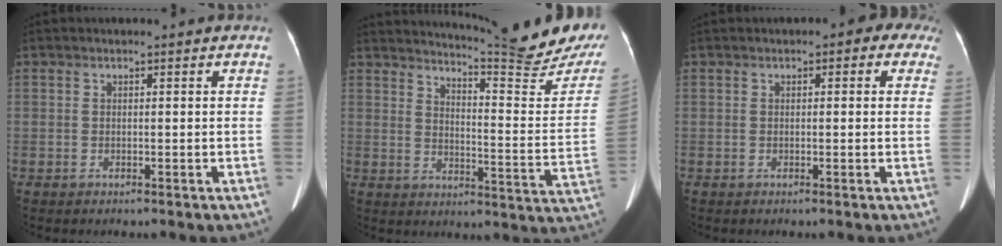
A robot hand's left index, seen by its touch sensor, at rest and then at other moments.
{"total": 20.5, "force": [19.2, -0.4, 7.1], "torque": [-0.110, -0.115, 0.229]}
{"total": 3.6, "force": [1.7, 2.0, 2.5], "torque": [-0.012, 0.021, 0.009]}